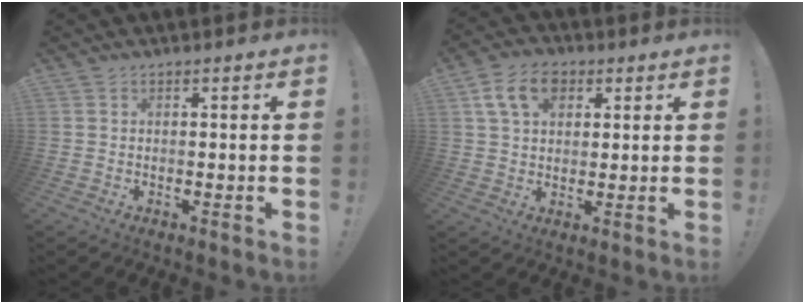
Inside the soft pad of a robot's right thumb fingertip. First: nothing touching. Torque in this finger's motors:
{"motor_torque": [0.09, 0.08, 0.12, 0.03, 0.01]}